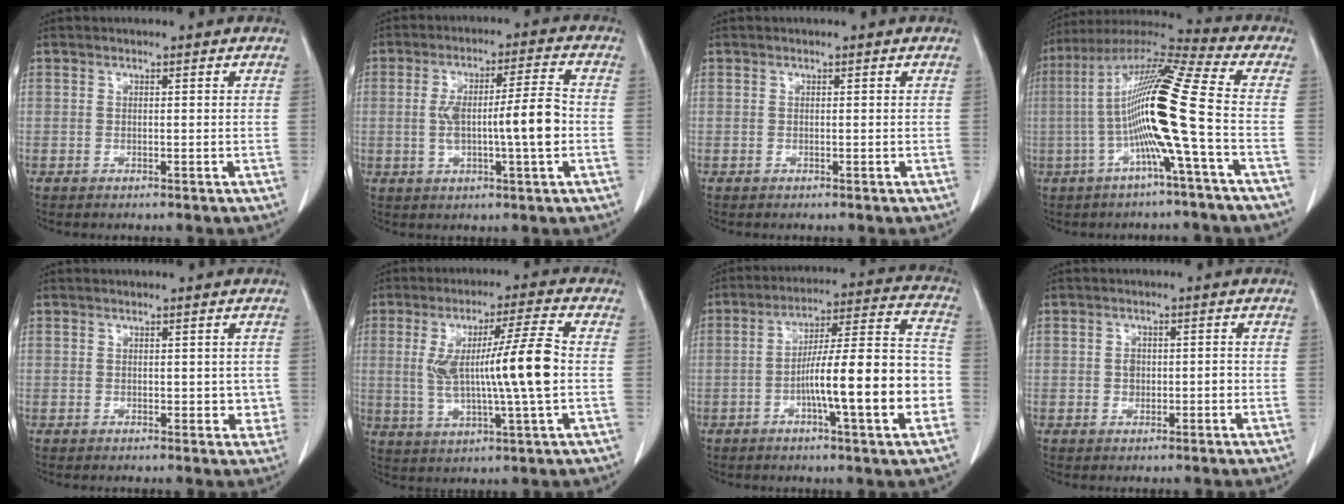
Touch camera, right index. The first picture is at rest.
{"total": 10.0, "force": [-1.1, 0.7, 9.9], "torque": [-0.171, 0.014, -0.020]}
{"total": 0.0}
{"total": 15.7, "force": [-2.6, -1.4, 15.5], "torque": [-0.288, 0.015, -0.064]}
{"total": 2.8, "force": [0.0, 1.8, 2.1], "torque": [-0.012, 0.002, 0.002]}
{"total": 12.7, "force": [0.2, 0.1, 12.7], "torque": [-0.235, 0.007, 0.005]}
{"total": 17.0, "force": [-4.4, 1.3, 16.4], "torque": [-0.252, 0.018, -0.067]}
{"total": 2.3, "force": [-0.3, 1.6, 1.6], "torque": [-0.023, 0.006, -0.002]}